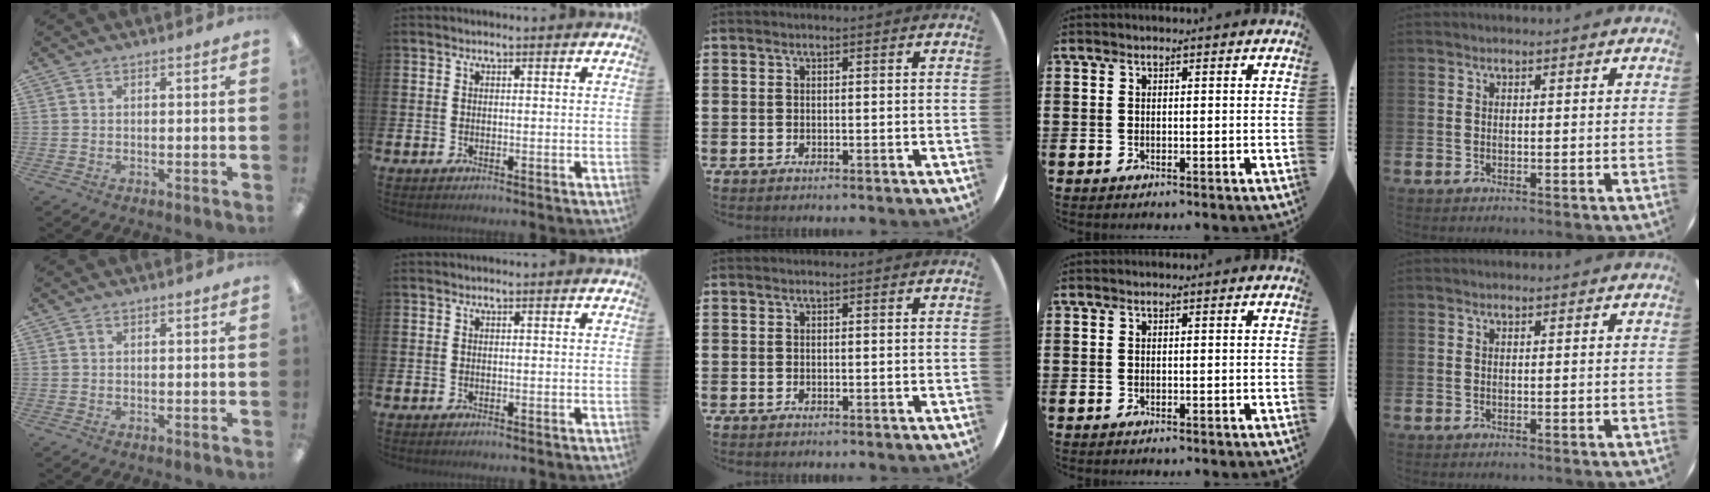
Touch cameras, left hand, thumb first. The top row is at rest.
{}